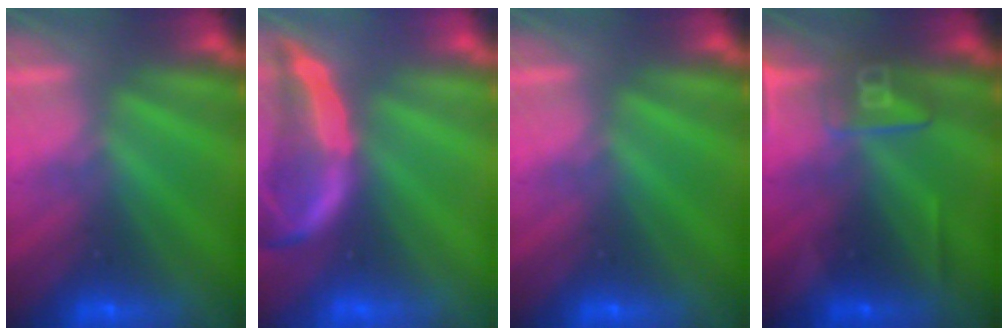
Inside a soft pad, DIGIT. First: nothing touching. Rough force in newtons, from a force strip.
{"total": 1.9}
{"total": 0.0}
{"total": 2.5}